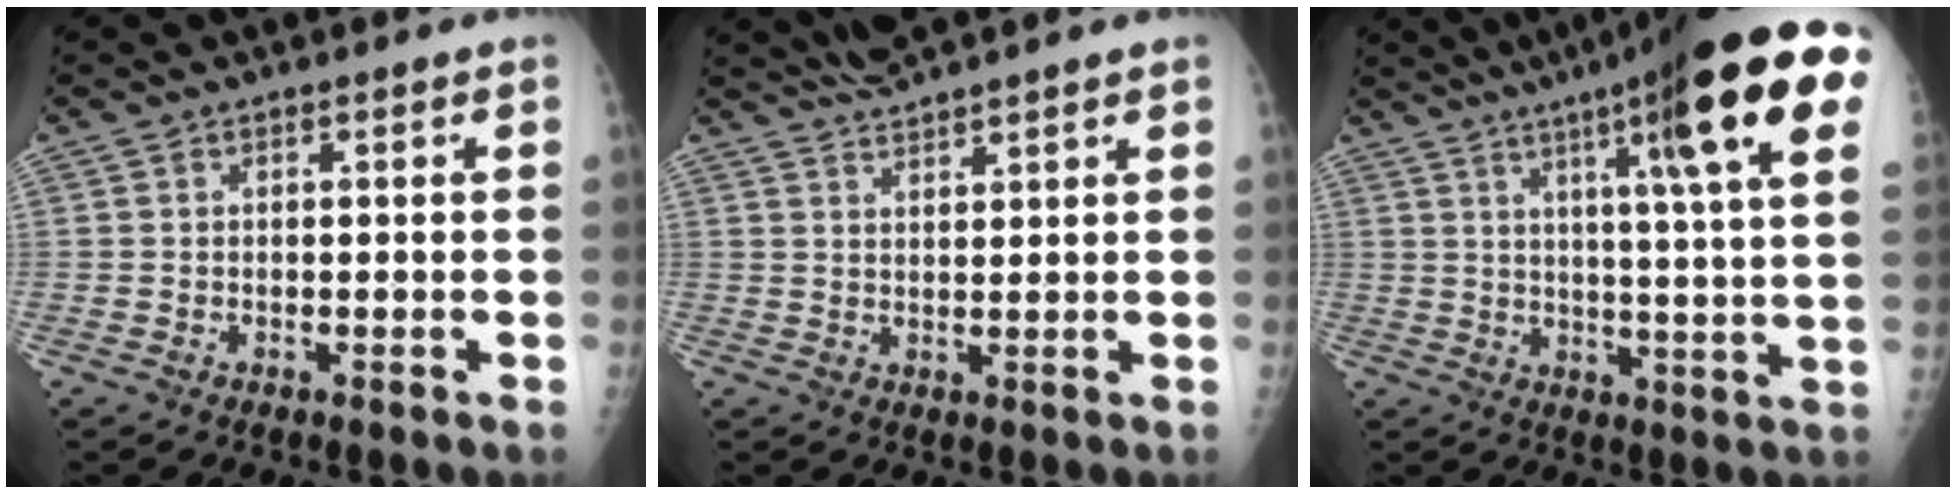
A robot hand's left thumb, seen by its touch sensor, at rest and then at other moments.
{"total": 4.5, "force": [4.3, -0.1, 1.6], "torque": [-0.029, 0.001, 0.083]}
{"total": 24.0, "force": [11.2, 2.8, 21.0], "torque": [-0.295, -0.018, 0.147]}